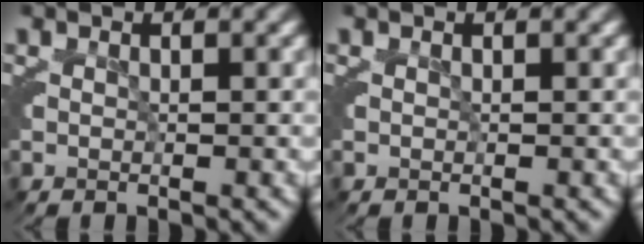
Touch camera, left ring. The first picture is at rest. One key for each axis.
{"total": 0.0}